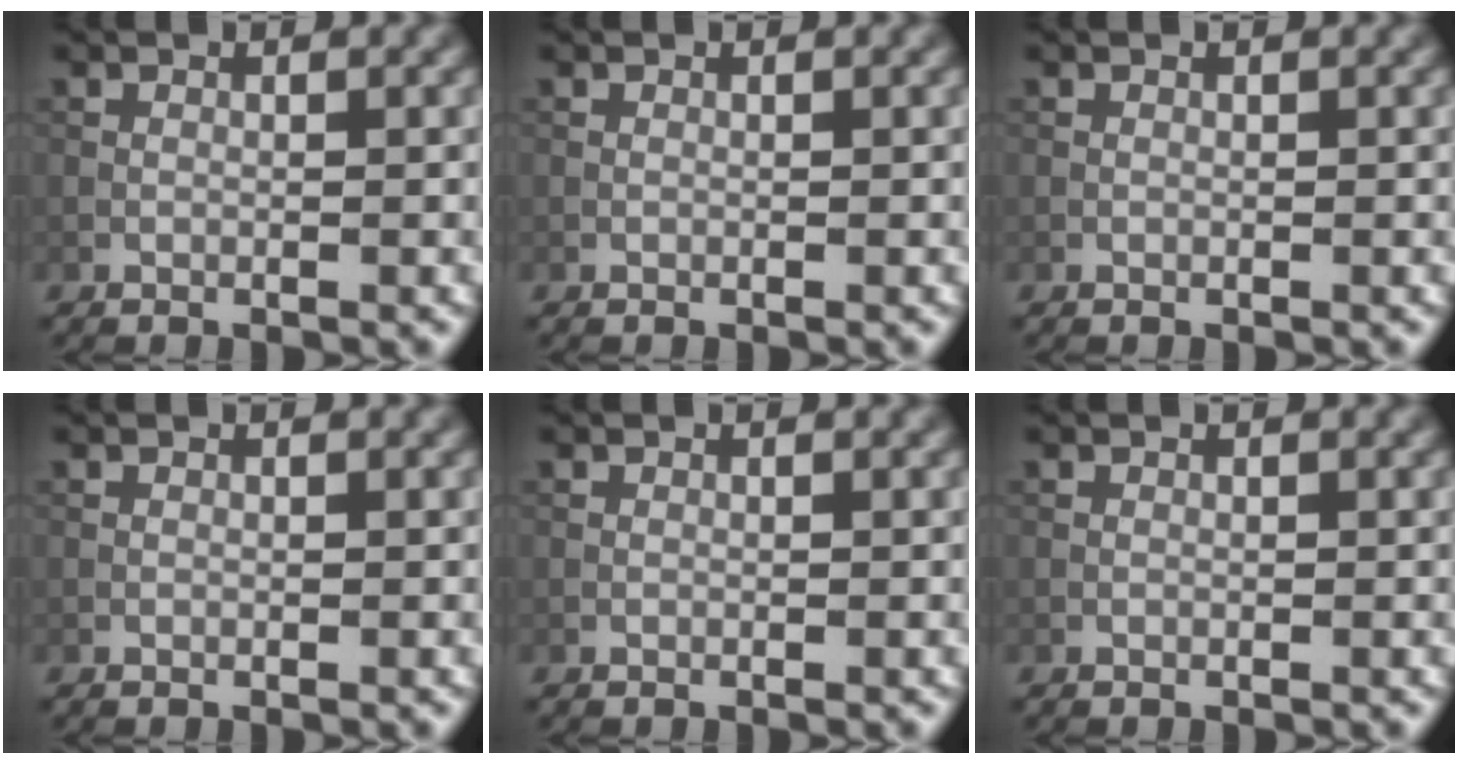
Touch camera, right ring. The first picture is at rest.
{"total": 0.0}
{"total": 0.0}
{"total": 0.0}
{"total": 0.0}
{"total": 0.0}